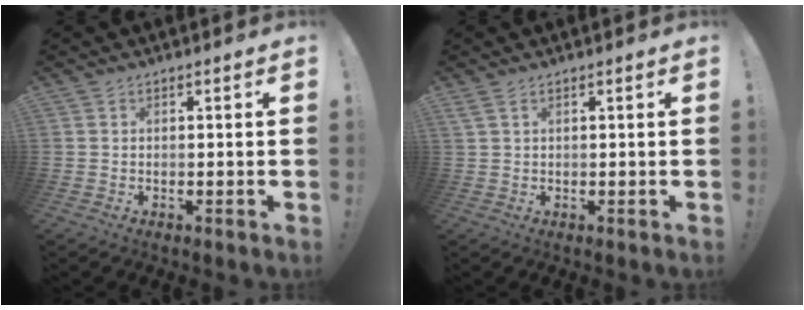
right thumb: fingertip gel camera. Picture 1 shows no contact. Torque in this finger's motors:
{"motor_torque": [0.03, 0.03, 0.12, 0.13, 0.04]}